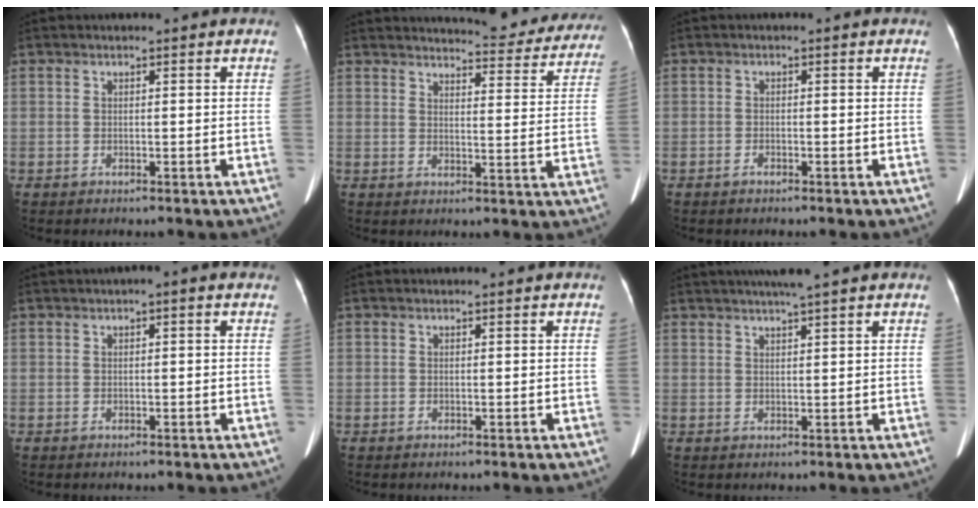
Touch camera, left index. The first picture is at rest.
{"total": 16.3, "force": [15.5, 2.8, 4.2], "torque": [-0.030, -0.047, 0.161]}
{"total": 0.7, "force": [-0.6, 0.3, 0.3], "torque": [-0.010, 0.000, -0.009]}
{"total": 1.4, "force": [0.6, 0.3, 1.2], "torque": [-0.020, 0.008, 0.001]}
{"total": 0.0}
{"total": 5.3, "force": [4.3, -0.6, 3.0], "torque": [-0.050, 0.018, 0.065]}